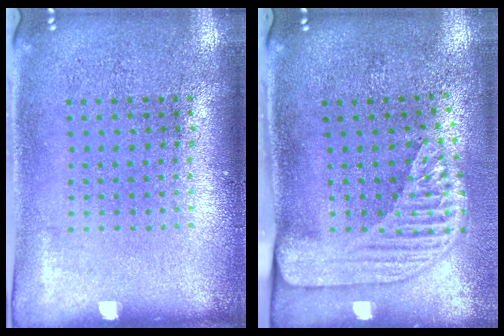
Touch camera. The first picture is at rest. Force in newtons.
{"total": 2.3, "press": 1.8, "slide": 1.5}